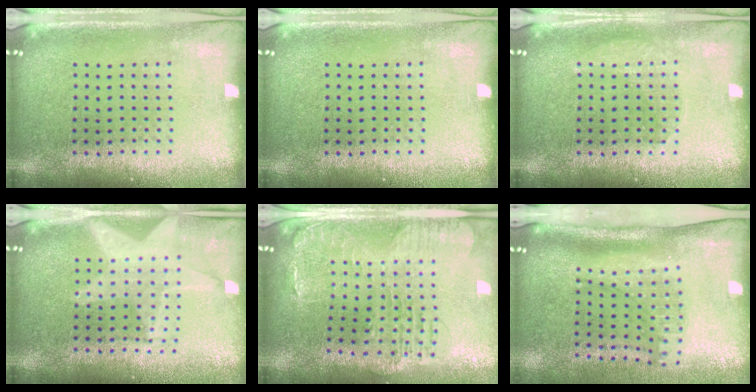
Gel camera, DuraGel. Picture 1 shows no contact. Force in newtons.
{"total": 0.0}
{"total": 1.3, "press": 1.3, "slide": 0.2}
{"total": 2.0, "press": 1.7, "slide": 1.0}
{"total": 1.6, "press": 1.5, "slide": 0.4}
{"total": 2.3, "press": 1.6, "slide": 1.6}